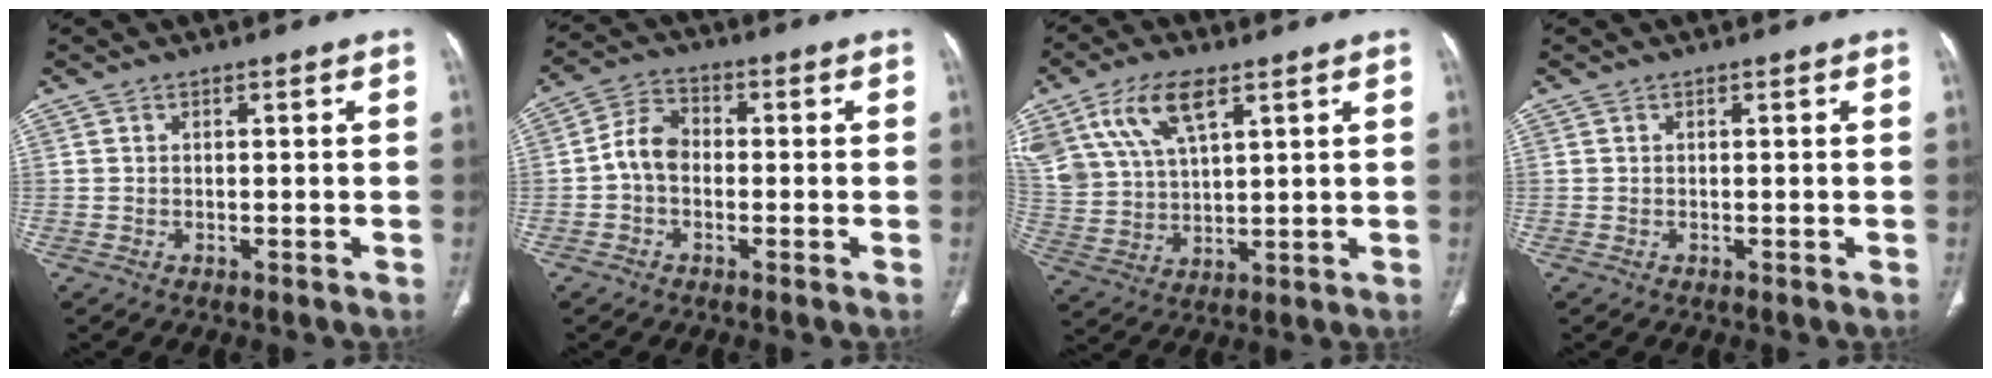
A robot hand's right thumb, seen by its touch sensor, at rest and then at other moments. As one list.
[{"total": 5.9, "force": [-0.9, 4.3, 3.9], "torque": [-0.061, 0.020, -0.029]}, {"total": 13.4, "force": [7.4, 6.5, 9.1], "torque": [-0.175, -0.014, 0.151]}, {"total": 0.0}]